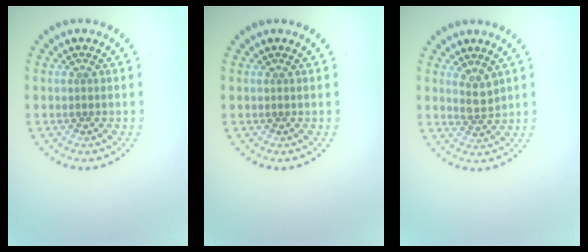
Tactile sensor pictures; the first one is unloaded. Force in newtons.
{"total": 0.0}
{"total": 1.7, "press": 1.5, "slide": 0.9}